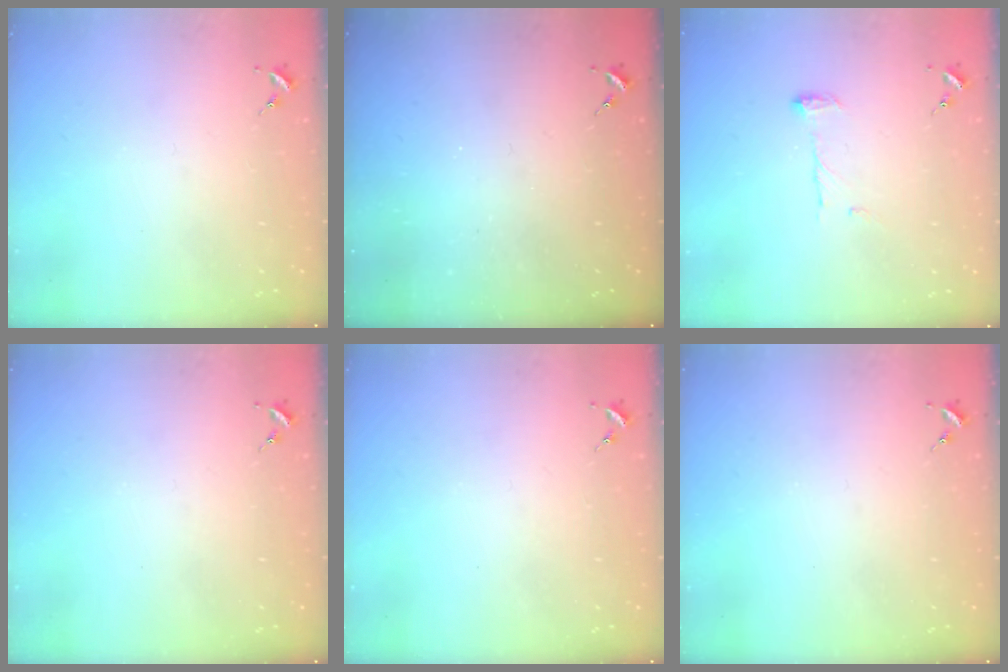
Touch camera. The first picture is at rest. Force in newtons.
{"total": 0.0}
{"total": 7.6, "press": 7.6, "slide": 0.6}
{"total": 0.0}
{"total": 0.0}
{"total": 0.0}